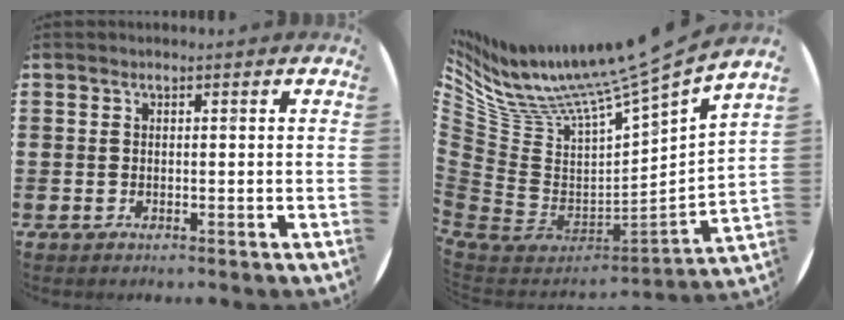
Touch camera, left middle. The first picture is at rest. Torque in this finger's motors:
{"motor_torque": [-0.98, -0.99, 0.35, 0.21]}